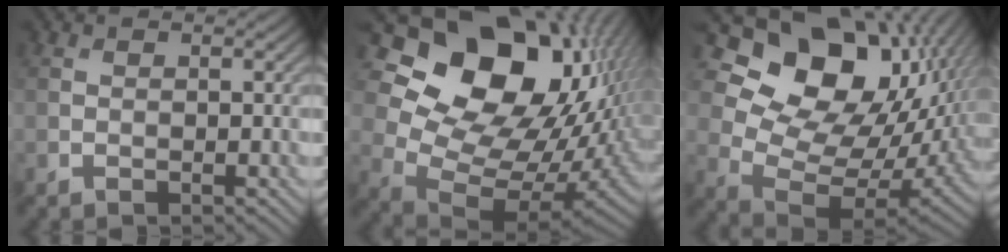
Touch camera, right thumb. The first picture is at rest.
{"total": 19.4, "force": [7.0, 13.7, 11.9], "torque": [-0.204, -0.010, 0.141]}
{"total": 17.2, "force": [6.6, 11.8, 10.7], "torque": [-0.196, 0.006, 0.131]}